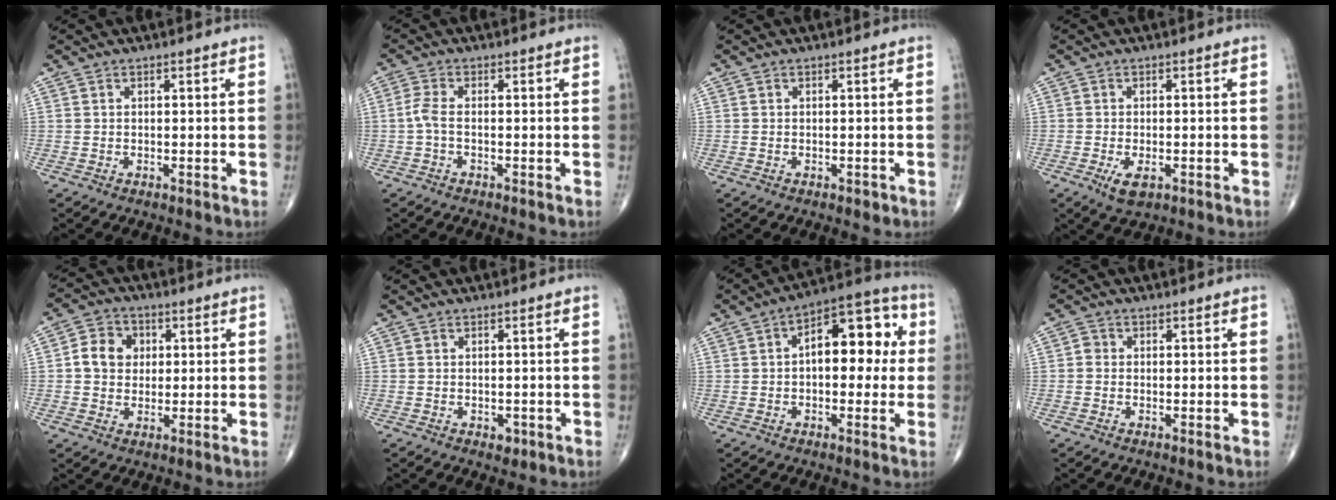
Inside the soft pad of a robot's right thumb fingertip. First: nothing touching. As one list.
[{"total": 2.6, "force": [-0.7, 0.9, 2.4], "torque": [-0.061, 0.001, -0.019]}, {"total": 0.7, "force": [-0.4, 0.4, 0.4], "torque": [-0.002, 0.000, -0.005]}, {"total": 3.6, "force": [-1.4, 1.7, 2.9], "torque": [-0.051, -0.006, -0.022]}, {"total": 7.2, "force": [1.0, 6.1, 3.7], "torque": [-0.040, 0.008, 0.010]}, {"total": 1.5, "force": [-0.6, 1.0, 0.9], "torque": [-0.005, 0.001, -0.006]}, {"total": 13.6, "force": [1.4, 7.3, 11.4], "torque": [-0.123, 0.036, 0.010]}, {"total": 1.2, "force": [-0.2, 1.1, 0.5], "torque": [-0.002, 0.003, -0.008]}]